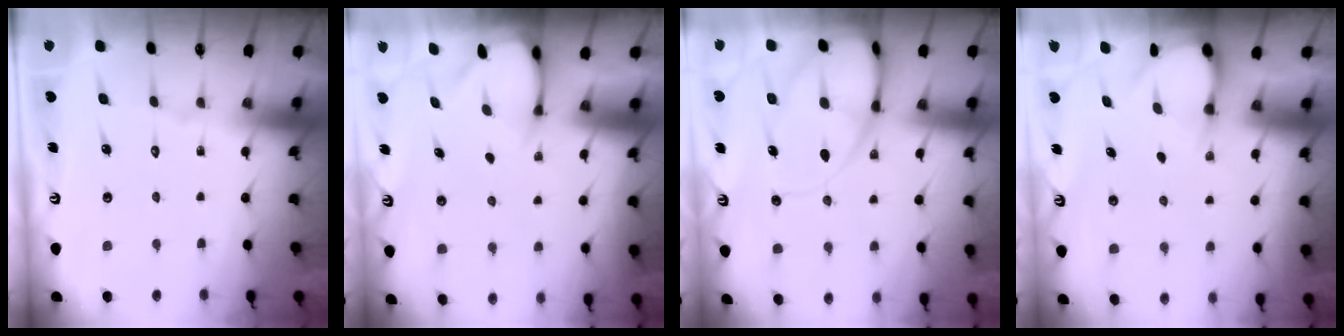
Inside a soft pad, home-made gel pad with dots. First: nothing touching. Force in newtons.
{"total": 2.5, "press": 2.5, "slide": 0.3}
{"total": 12.9, "press": 12.9, "slide": 1.2}
{"total": 3.2, "press": 3.2, "slide": 0.4}